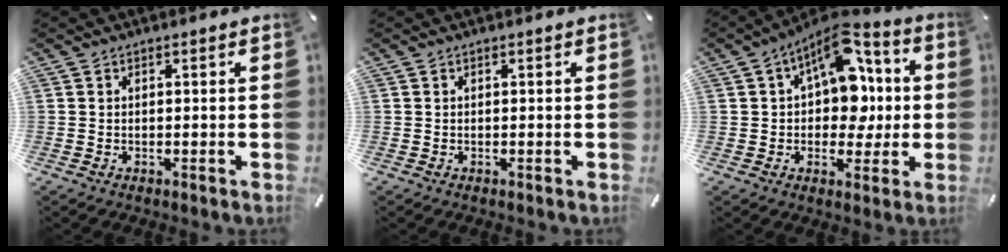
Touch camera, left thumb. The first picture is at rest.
{"total": 0.0}
{"total": 13.8, "force": [4.3, 9.3, 9.2], "torque": [-0.138, -0.029, 0.076]}